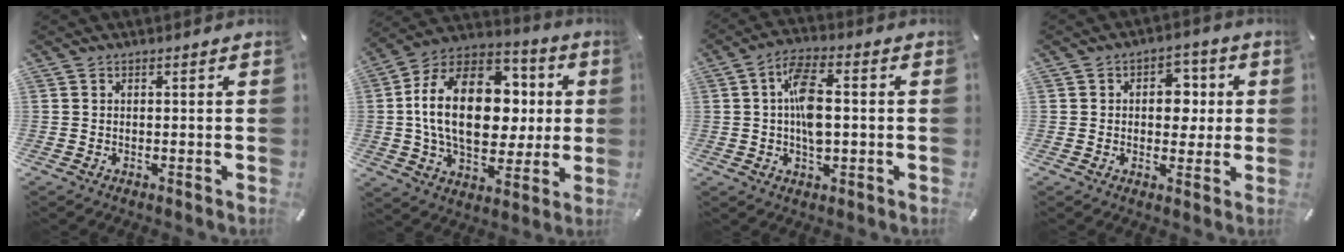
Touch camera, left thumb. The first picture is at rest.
{"total": 24.7, "force": [1.8, 16.4, 18.5], "torque": [-0.351, 0.009, 0.034]}
{"total": 8.8, "force": [0.2, 4.4, 7.7], "torque": [-0.150, 0.006, -0.001]}
{"total": 7.1, "force": [0.6, 5.4, 4.5], "torque": [-0.047, -0.001, 0.002]}